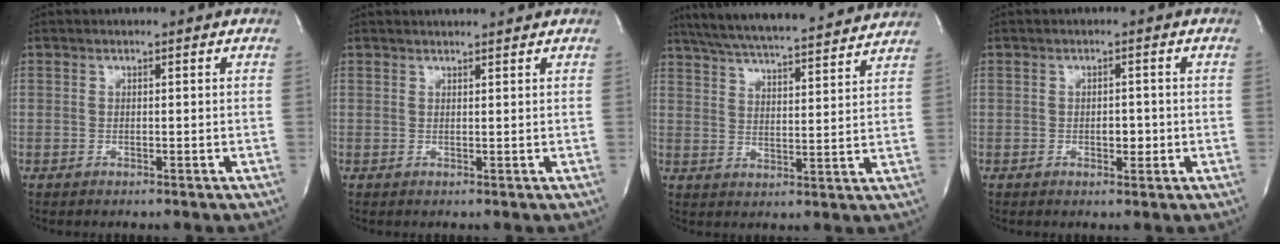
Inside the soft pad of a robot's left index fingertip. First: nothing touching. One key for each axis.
{"total": 3.1, "fx": 3.0, "fy": -0.2, "fz": 0.7, "tx": -0.011, "ty": 0.014, "tz": 0.041}
{"total": 20.8, "fx": 18.9, "fy": 1.9, "fz": 8.5, "tx": -0.150, "ty": 0.019, "tz": 0.265}
{"total": 1.8, "fx": -0.4, "fy": 1.0, "fz": 1.5, "tx": -0.020, "ty": 0.001, "tz": -0.003}